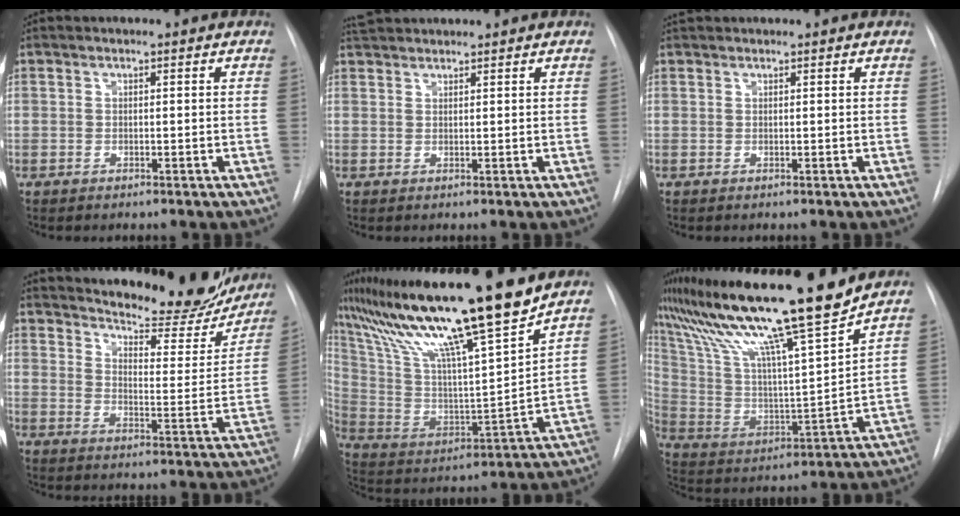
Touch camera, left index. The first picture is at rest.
{"total": 4.2, "force": [4.0, 0.5, 1.0], "torque": [-0.018, 0.037, 0.073]}
{"total": 1.7, "force": [1.7, 0.3, 0.4], "torque": [-0.010, 0.027, 0.032]}
{"total": 21.5, "force": [19.7, 4.4, 7.6], "torque": [-0.104, -0.054, 0.248]}
{"total": 22.3, "force": [17.7, -0.8, 13.5], "torque": [-0.244, -0.018, 0.309]}
{"total": 22.9, "force": [17.8, -0.1, 14.4], "torque": [-0.260, -0.001, 0.308]}